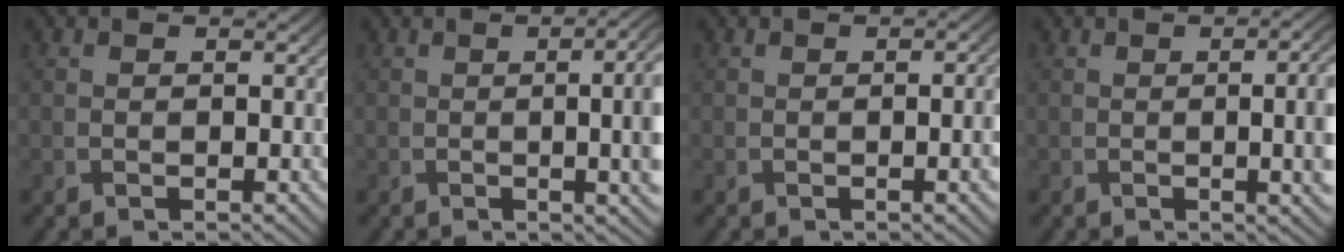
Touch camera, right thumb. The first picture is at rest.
{"total": 10.1, "force": [0.3, 4.0, 9.3], "torque": [-0.081, 0.019, -0.007]}
{"total": 3.5, "force": [-0.4, 0.9, 3.4], "torque": [-0.045, 0.002, -0.004]}
{"total": 9.3, "force": [-0.2, 3.6, 8.6], "torque": [-0.080, 0.010, -0.007]}